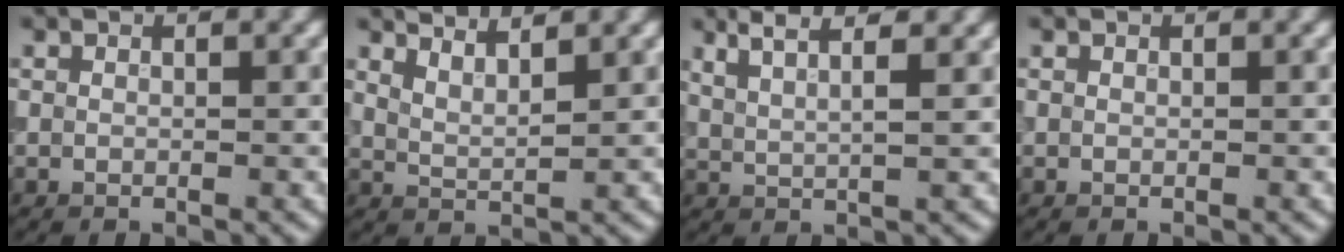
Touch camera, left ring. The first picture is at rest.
{"total": 3.4, "force": [3.0, 0.7, 1.5], "torque": [-0.015, 0.013, 0.042]}
{"total": 5.5, "force": [3.7, 1.9, 3.5], "torque": [-0.030, 0.028, 0.029]}
{"total": 0.0}